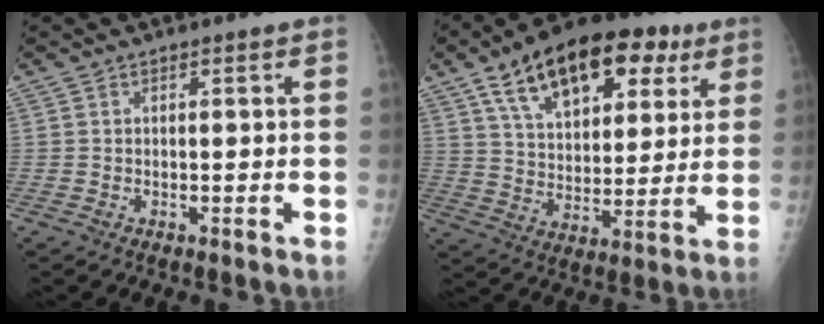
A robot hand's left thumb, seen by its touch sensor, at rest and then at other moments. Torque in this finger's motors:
{"motor_torque": [0.17, 0.55, 1.64, -1.13, 0.30]}